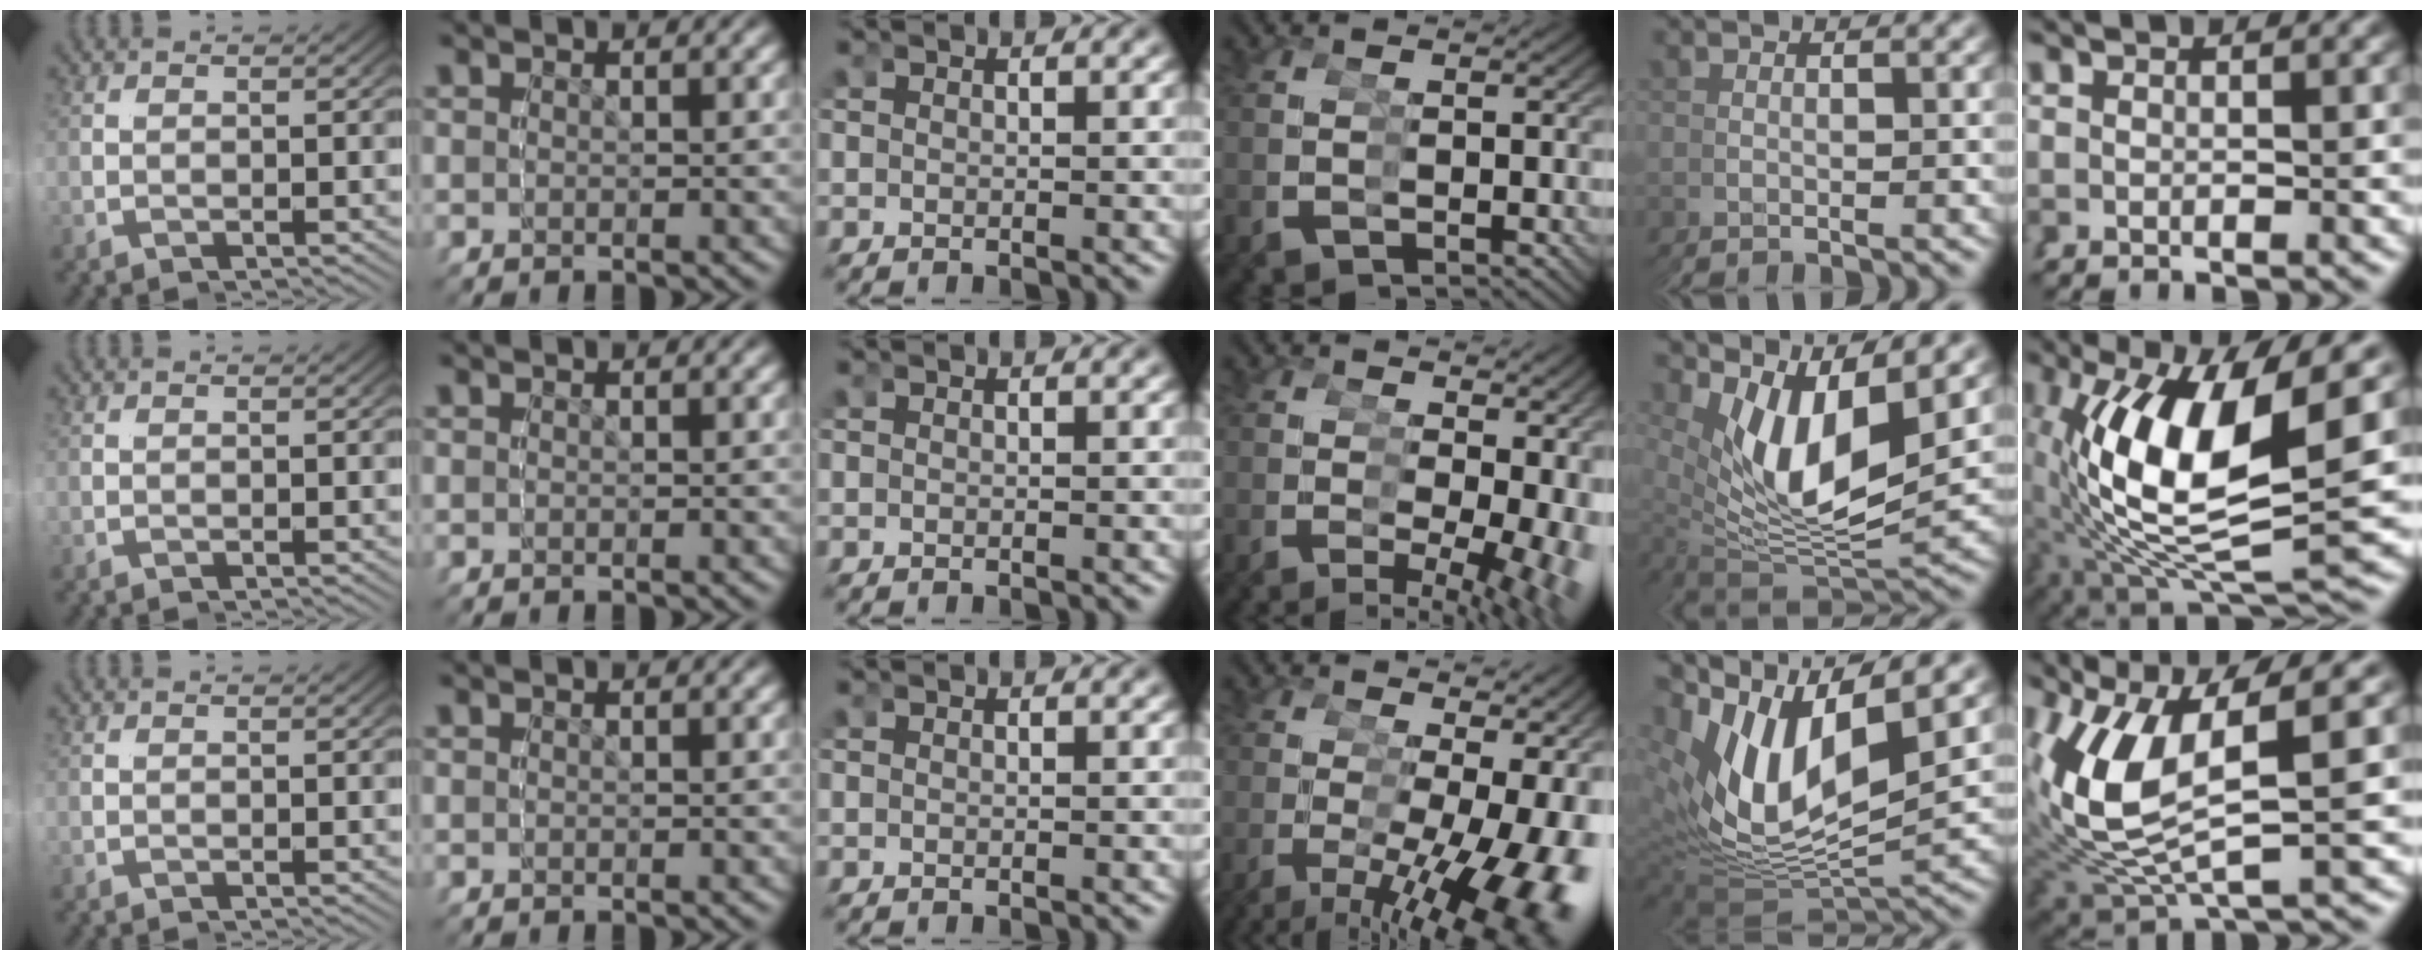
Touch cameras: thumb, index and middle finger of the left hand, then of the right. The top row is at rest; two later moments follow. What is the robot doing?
{"motion": "grasp_and_lifting", "object": "condiment"}